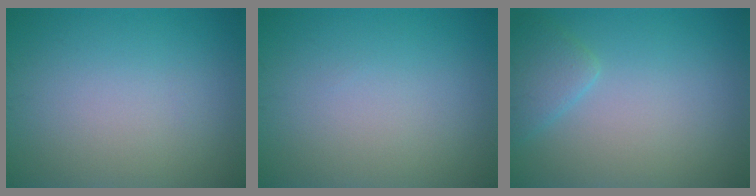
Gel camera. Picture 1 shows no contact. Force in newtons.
{"total": 0.0}
{"total": 2.1, "press": 2.1, "slide": 0.1}